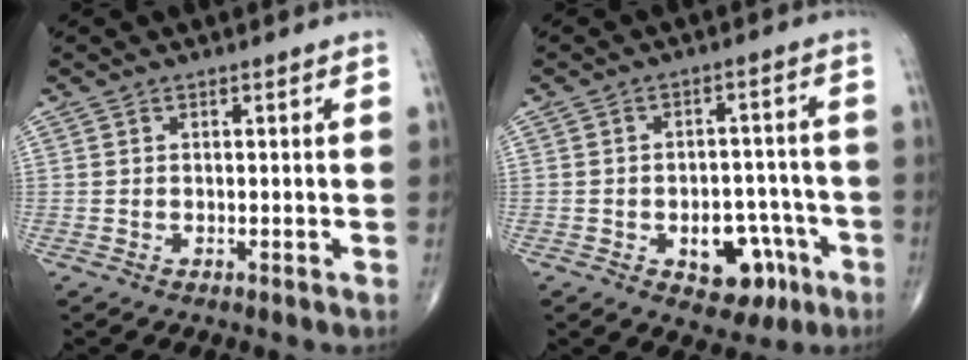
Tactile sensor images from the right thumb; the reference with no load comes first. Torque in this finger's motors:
{"motor_torque": [3.03, 1.98, 0.49, -0.71, 0.16]}